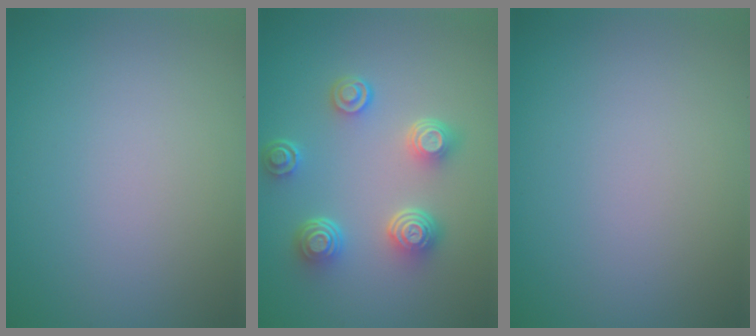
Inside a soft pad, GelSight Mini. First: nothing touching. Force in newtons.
{"total": 4.7, "press": 3.5, "slide": 3.1}
{"total": 0.0}